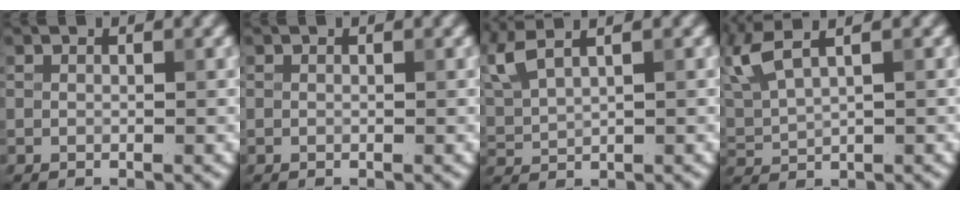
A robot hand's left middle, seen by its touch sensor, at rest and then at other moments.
{"total": 0.0}
{"total": 5.0, "force": [3.5, 1.6, 3.3], "torque": [-0.093, 0.022, 0.072]}
{"total": 4.3, "force": [2.7, 1.4, 3.0], "torque": [-0.082, 0.019, 0.061]}